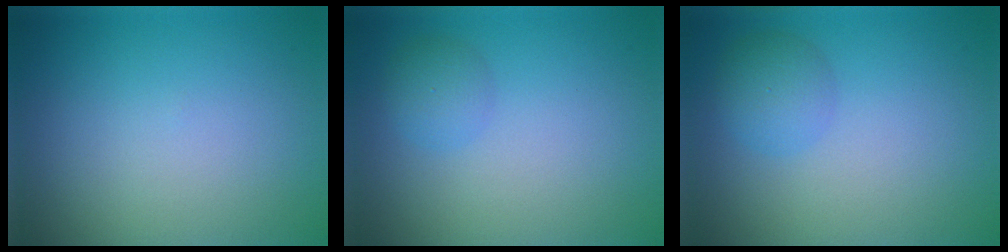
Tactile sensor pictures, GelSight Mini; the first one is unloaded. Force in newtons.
{"total": 1.9, "press": 1.9, "slide": 0.1}
{"total": 2.5, "press": 2.5, "slide": 0.1}